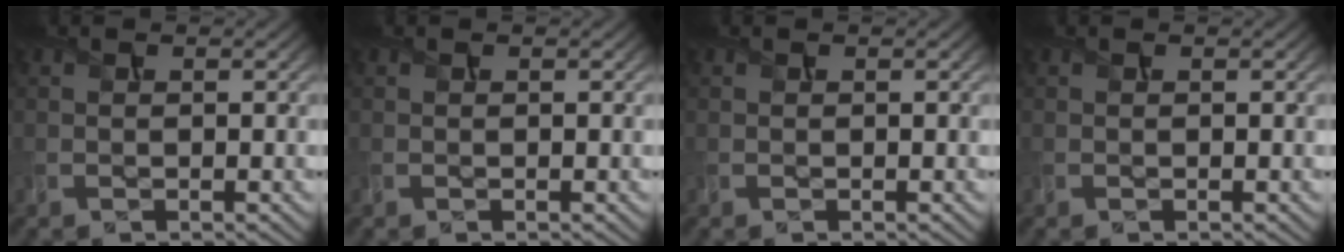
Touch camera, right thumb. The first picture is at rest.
{"total": 0.0}
{"total": 0.0}
{"total": 0.0}